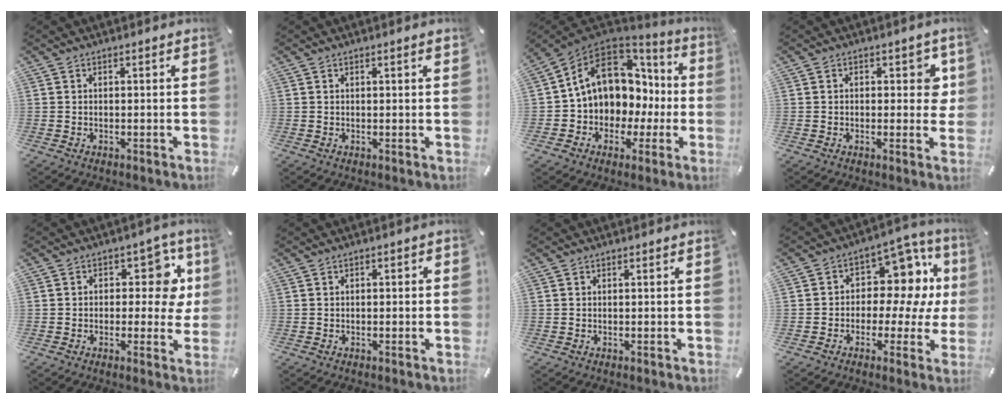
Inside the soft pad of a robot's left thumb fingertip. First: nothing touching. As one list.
[{"total": 1.3, "force": [0.4, 0.2, 1.2], "torque": [-0.024, 0.001, 0.006]}, {"total": 12.6, "force": [4.1, 10.0, 6.5], "torque": [-0.119, -0.029, 0.079]}, {"total": 5.1, "force": [0.8, 3.0, 4.1], "torque": [-0.042, -0.004, 0.005]}, {"total": 9.9, "force": [2.6, 6.1, 7.3], "torque": [-0.092, -0.008, 0.040]}, {"total": 1.1, "force": [-0.6, 0.5, 0.7], "torque": [-0.013, 0.003, -0.012]}, {"total": 0.0}, {"total": 11.6, "force": [2.8, 8.1, 7.7], "torque": [-0.102, -0.029, 0.051]}]